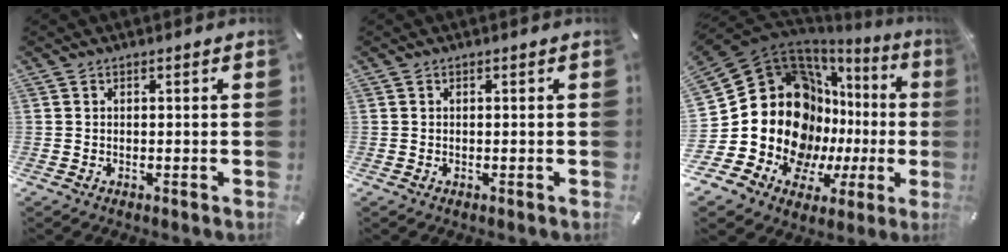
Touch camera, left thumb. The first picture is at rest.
{"total": 0.0}
{"total": 26.4, "force": [1.9, 19.5, 17.8], "torque": [-0.314, -0.065, 0.073]}